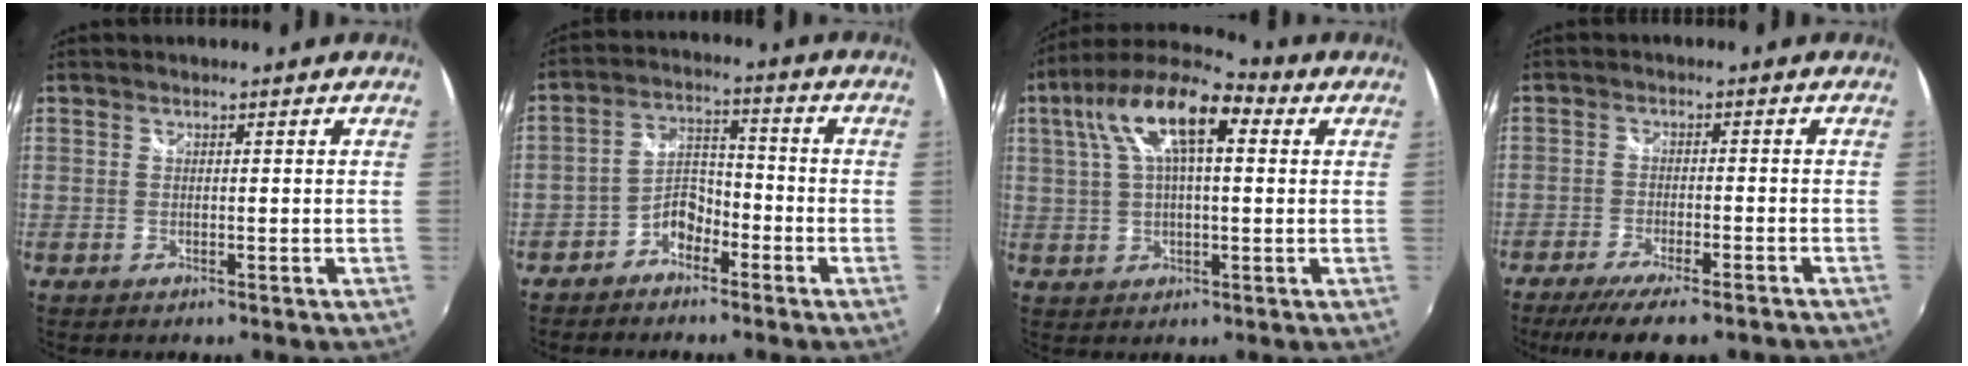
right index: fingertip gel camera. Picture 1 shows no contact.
{"total": 6.0, "force": [-4.1, 3.6, 2.3], "torque": [-0.049, 0.019, -0.077]}
{"total": 15.0, "force": [4.9, 5.7, 13.0], "torque": [-0.236, 0.034, 0.073]}
{"total": 13.4, "force": [-10.7, 3.0, 7.4], "torque": [-0.155, -0.039, -0.162]}